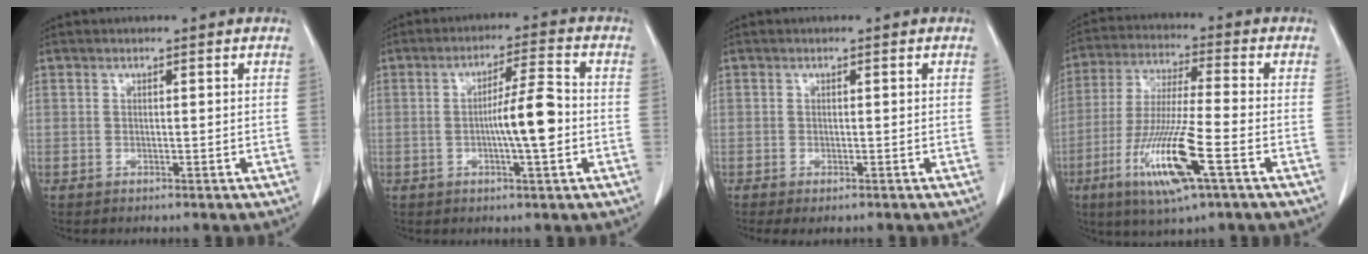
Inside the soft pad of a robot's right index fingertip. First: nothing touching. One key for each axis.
{"total": 7.8, "fx": -1.1, "fy": 0.5, "fz": 7.7, "tx": -0.128, "ty": 0.006, "tz": -0.021}
{"total": 2.1, "fx": -1.4, "fy": 0.7, "fz": 1.5, "tx": -0.020, "ty": -0.005, "tz": -0.019}
{"total": 14.1, "fx": -5.7, "fy": 0.7, "fz": 12.9, "tx": -0.262, "ty": -0.027, "tz": -0.104}